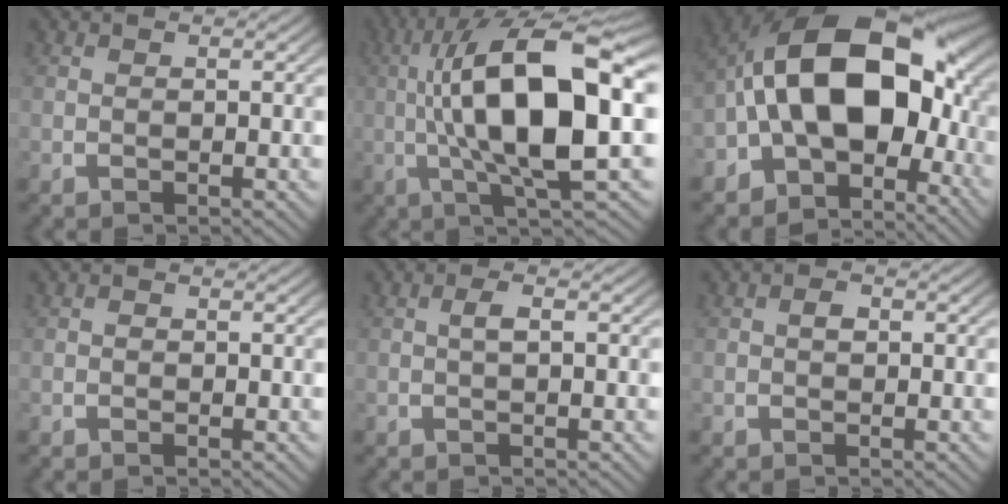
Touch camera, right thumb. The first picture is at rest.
{"total": 16.9, "force": [0.3, 7.1, 15.3], "torque": [-0.274, -0.021, 0.014]}
{"total": 17.9, "force": [-0.7, 11.1, 14.0], "torque": [-0.263, -0.040, 0.000]}
{"total": 0.0}
{"total": 1.3, "force": [0.0, 0.3, 1.3], "torque": [-0.026, 0.004, 0.001]}
{"total": 1.1, "force": [0.0, 0.8, 0.7], "torque": [-0.012, -0.001, -0.002]}